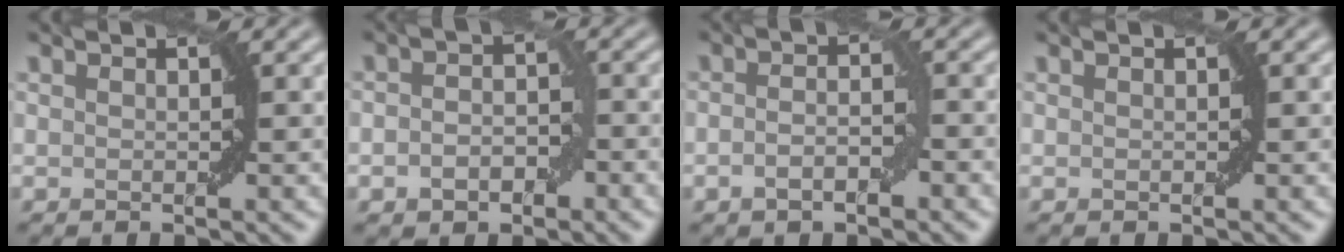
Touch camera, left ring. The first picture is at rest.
{"total": 3.2, "force": [-1.0, 2.1, 2.1], "torque": [-0.029, -0.001, -0.021]}
{"total": 2.5, "force": [-1.0, 1.0, 2.1], "torque": [-0.037, 0.001, -0.020]}
{"total": 0.0}